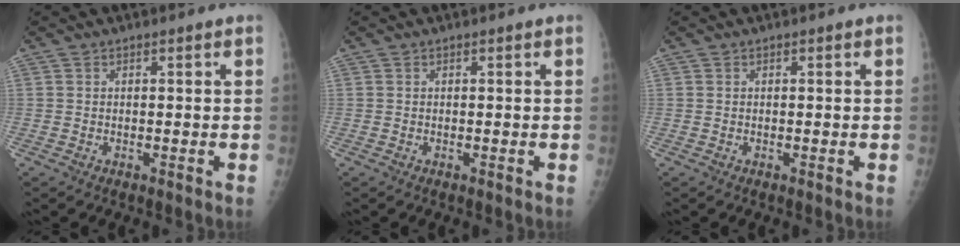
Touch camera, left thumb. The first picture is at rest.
{"total": 0.0}
{"total": 0.0}